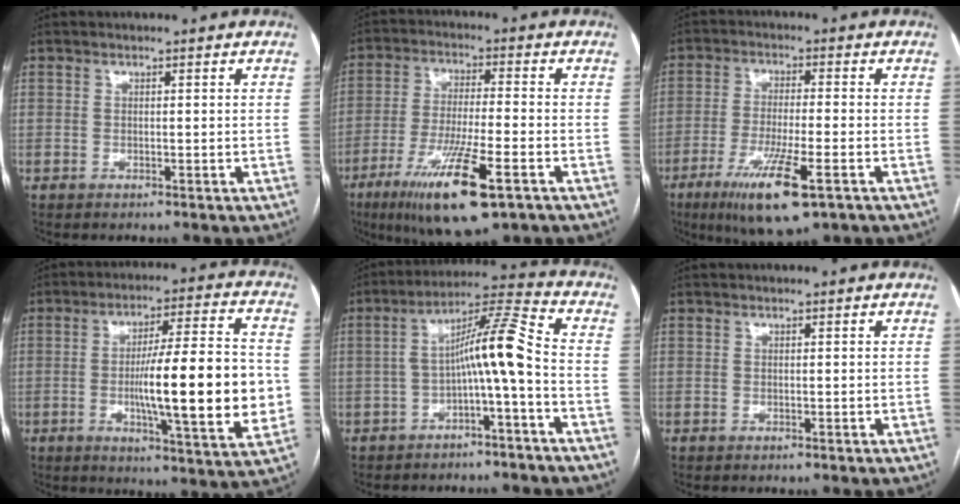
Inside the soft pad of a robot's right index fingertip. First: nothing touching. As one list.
[{"total": 14.5, "force": [-7.6, 1.9, 12.2], "torque": [-0.233, -0.035, -0.129]}, {"total": 11.6, "force": [-6.1, 1.5, 9.7], "torque": [-0.180, -0.030, -0.099]}, {"total": 18.3, "force": [-1.8, 1.9, 18.1], "torque": [-0.268, 0.003, -0.027]}, {"total": 9.1, "force": [-2.1, -0.2, 8.8], "torque": [-0.143, 0.034, -0.037]}, {"total": 0.0}]